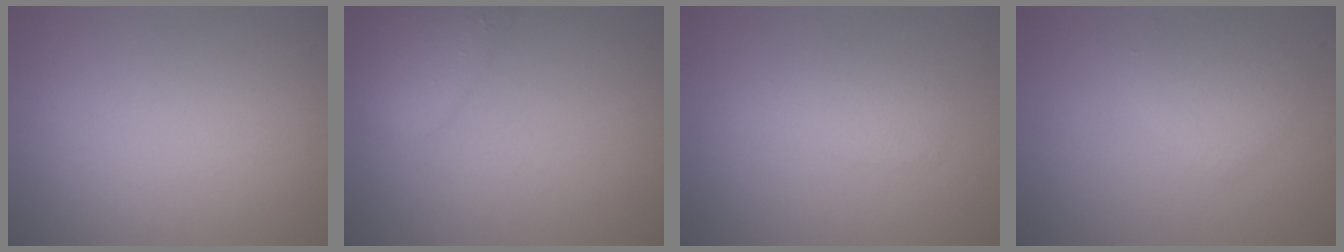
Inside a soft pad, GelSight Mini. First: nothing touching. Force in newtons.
{"total": 1.8, "press": 1.8, "slide": 0.1}
{"total": 1.9, "press": 1.9, "slide": 0.0}
{"total": 2.0, "press": 2.0, "slide": 0.1}